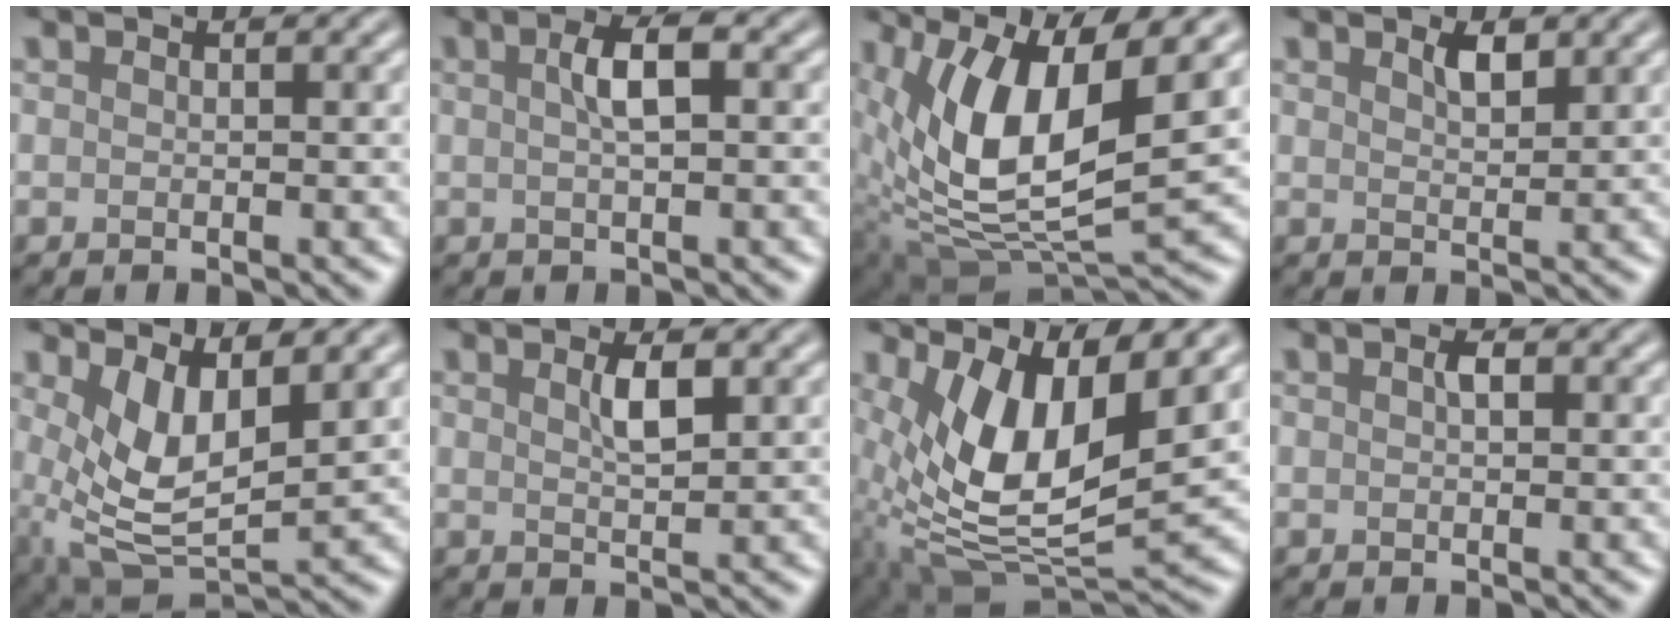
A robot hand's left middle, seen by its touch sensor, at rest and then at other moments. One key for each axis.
{"total": 2.7, "fx": 0.5, "fy": 0.6, "fz": 2.6, "tx": -0.045, "ty": 0.011, "tz": 0.006}
{"total": 11.3, "fx": 2.9, "fy": 4.4, "fz": 10.0, "tx": -0.193, "ty": -0.008, "tz": 0.054}
{"total": 1.6, "fx": 1.1, "fy": 0.5, "fz": 1.1, "tx": -0.020, "ty": -0.001, "tz": 0.020}
{"total": 6.2, "fx": 1.3, "fy": 2.9, "fz": 5.4, "tx": -0.117, "ty": -0.016, "tz": 0.029}
{"total": 2.2, "fx": 0.9, "fy": 0.6, "fz": 1.9, "tx": -0.035, "ty": 0.000, "tz": 0.016}
{"total": 10.1, "fx": 2.5, "fy": 4.2, "fz": 8.9, "tx": -0.180, "ty": -0.014, "tz": 0.047}
{"total": 1.0, "fx": 0.2, "fy": 0.4, "fz": 0.9, "tx": -0.016, "ty": 0.001, "tz": 0.003}